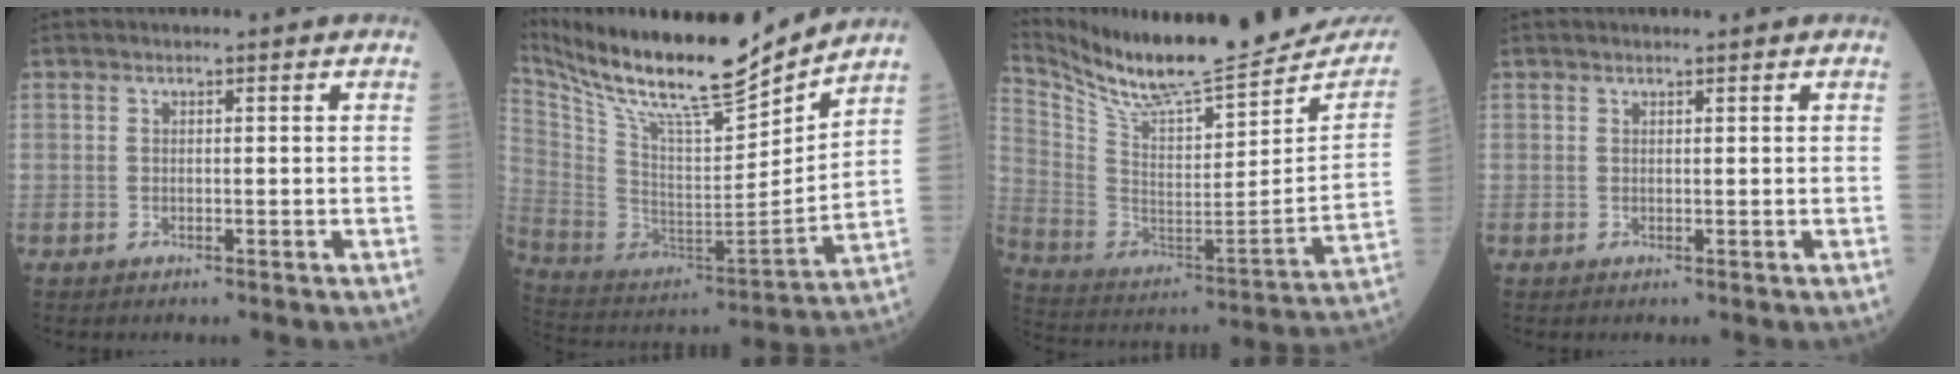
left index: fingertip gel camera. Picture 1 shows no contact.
{"total": 22.8, "force": [20.0, 2.4, 10.9], "torque": [-0.219, -0.030, 0.344]}
{"total": 24.6, "force": [22.5, 2.9, 9.4], "torque": [-0.174, -0.077, 0.341]}
{"total": 0.9, "force": [0.8, 0.0, 0.4], "torque": [-0.006, 0.006, 0.015]}